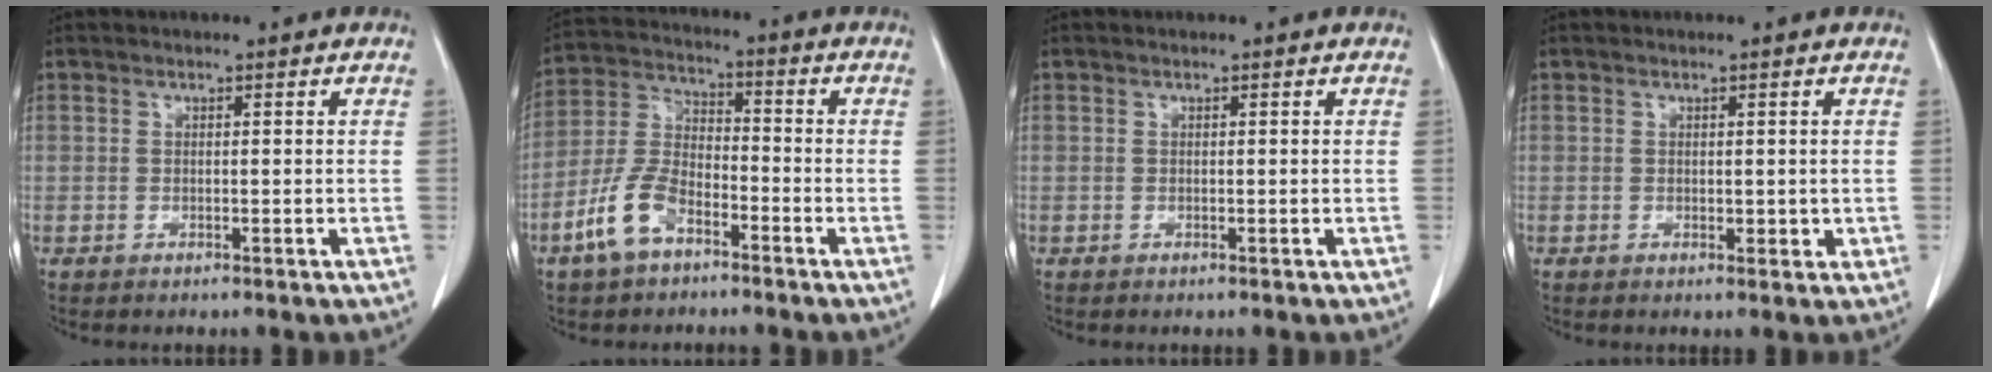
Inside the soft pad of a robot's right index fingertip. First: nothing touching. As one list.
[{"total": 9.1, "force": [-5.2, 4.4, 6.0], "torque": [-0.143, 0.009, -0.105]}, {"total": 0.0}, {"total": 1.3, "force": [0.1, 0.7, 1.1], "torque": [-0.018, -0.005, 0.004]}]